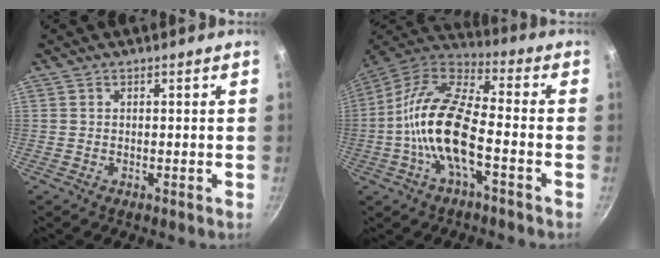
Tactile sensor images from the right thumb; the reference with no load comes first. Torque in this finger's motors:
{"motor_torque": [1.80, 3.21, 2.05, -0.05, 0.67]}